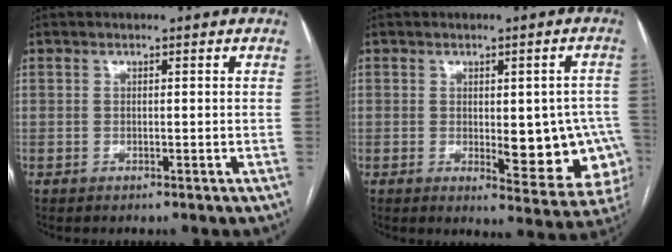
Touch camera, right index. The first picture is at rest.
{"total": 12.1, "force": [-1.6, 4.7, 11.0], "torque": [-0.104, 0.004, -0.007]}